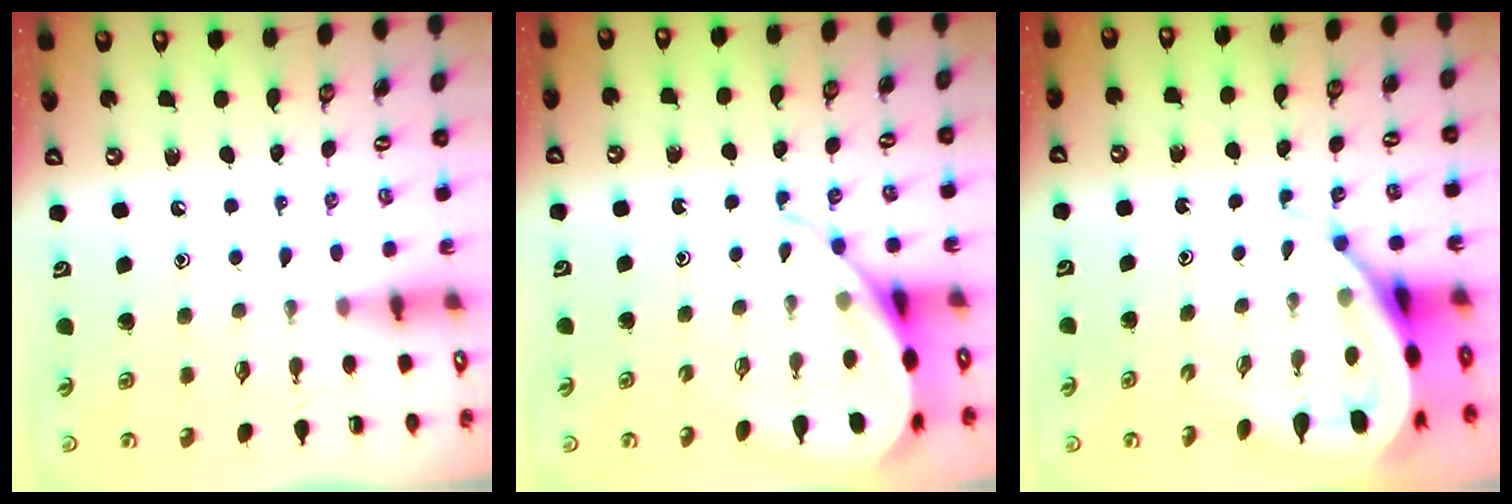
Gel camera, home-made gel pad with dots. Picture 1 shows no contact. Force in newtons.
{"total": 9.9, "press": 9.8, "slide": 1.2}
{"total": 11.1, "press": 11.0, "slide": 1.4}